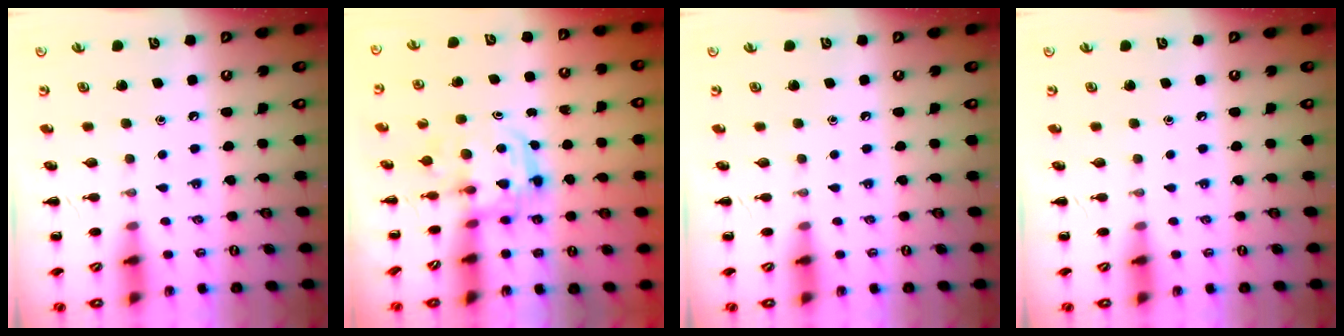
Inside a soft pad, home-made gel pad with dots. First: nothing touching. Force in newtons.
{"total": 2.7, "press": 2.7, "slide": 0.3}
{"total": 0.0}
{"total": 0.0}